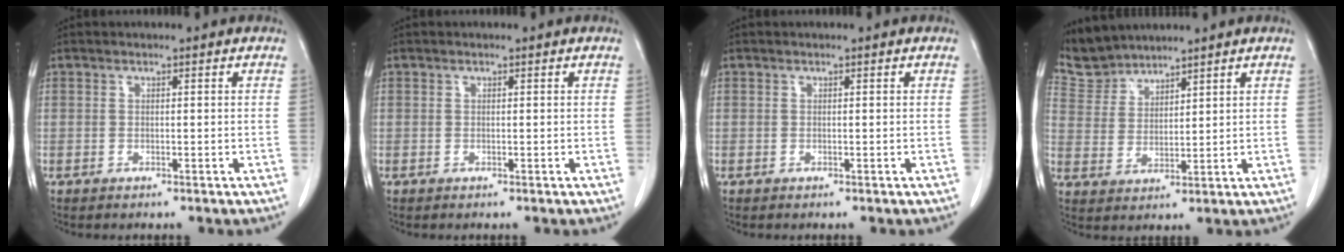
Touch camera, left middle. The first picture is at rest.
{"total": 0.0}
{"total": 0.0}
{"total": 5.9, "force": [5.8, 1.1, -0.3], "torque": [-0.005, 0.011, 0.129]}